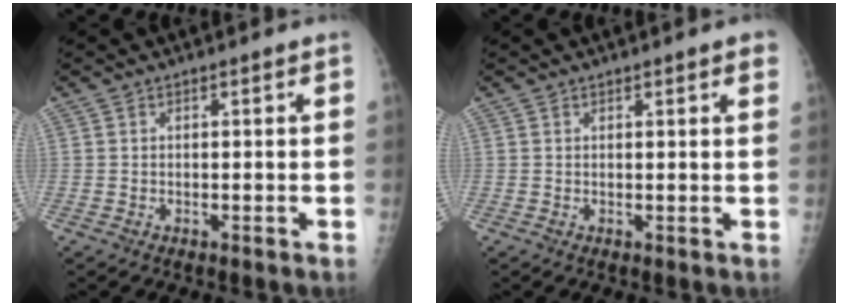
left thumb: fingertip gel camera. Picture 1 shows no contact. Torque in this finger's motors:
{"motor_torque": [-0.17, 0.00, 0.00, 0.03, 0.03]}